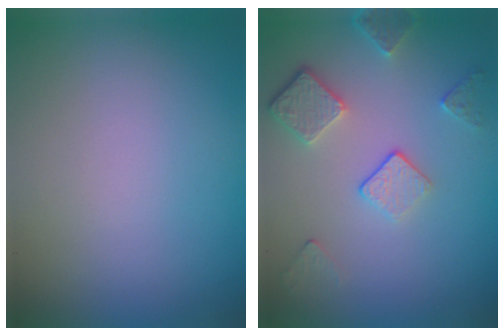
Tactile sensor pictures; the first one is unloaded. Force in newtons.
{"total": 3.7, "press": 2.8, "slide": 2.4}